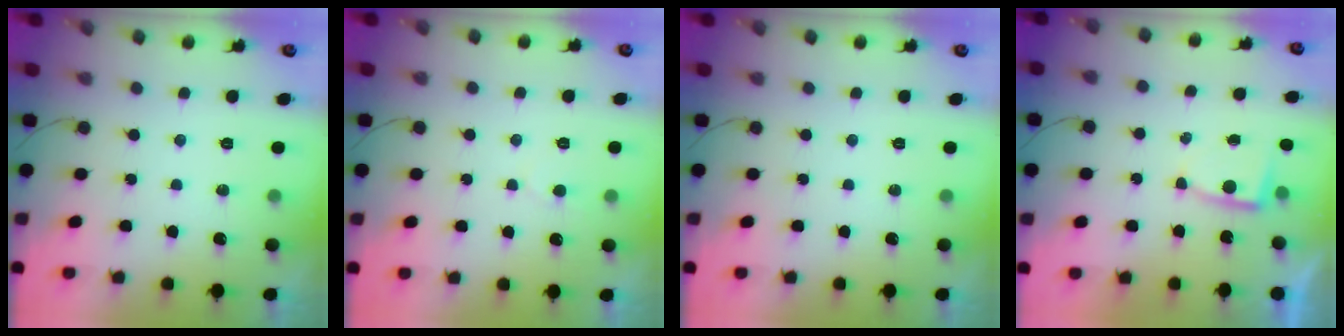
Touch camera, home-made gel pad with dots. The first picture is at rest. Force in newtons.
{"total": 4.3, "press": 4.3, "slide": 0.4}
{"total": 0.0}
{"total": 2.9, "press": 2.9, "slide": 0.4}